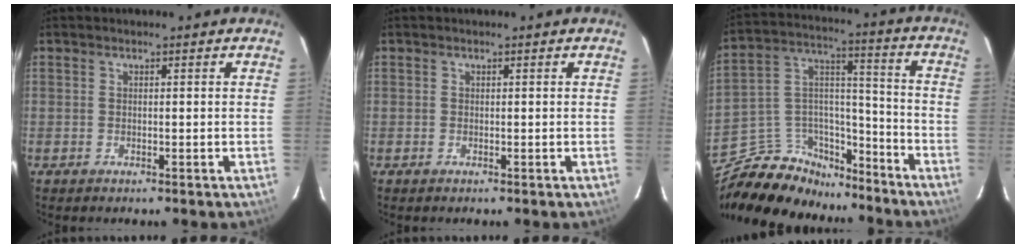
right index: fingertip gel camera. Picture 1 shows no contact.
{"total": 0.0}
{"total": 18.1, "force": [-13.8, 9.8, 6.3], "torque": [-0.150, 0.067, -0.215]}